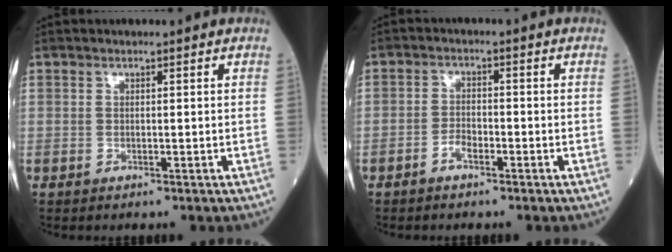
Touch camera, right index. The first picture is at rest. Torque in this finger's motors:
{"motor_torque": [0.01, -0.11, 0.04, 0.00]}